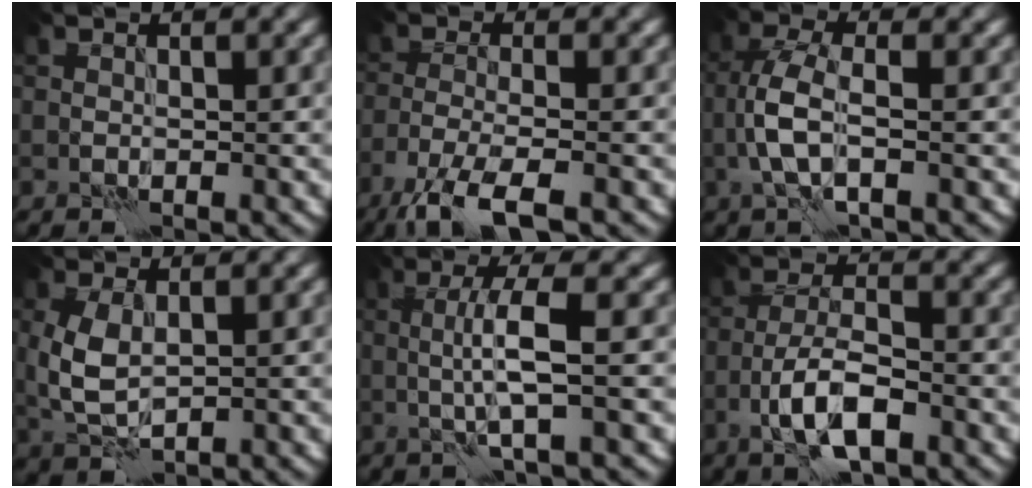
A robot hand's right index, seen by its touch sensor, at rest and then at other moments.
{"total": 6.4, "force": [-4.5, 1.5, 4.3], "torque": [-0.082, -0.008, -0.094]}
{"total": 3.8, "force": [-0.9, 1.3, 3.5], "torque": [-0.081, 0.007, -0.022]}
{"total": 4.2, "force": [0.5, 2.4, 3.4], "torque": [-0.086, 0.002, 0.016]}
{"total": 4.3, "force": [-0.1, 0.4, 4.2], "torque": [-0.082, 0.003, -0.004]}
{"total": 5.4, "force": [-2.6, 1.8, 4.4], "torque": [-0.080, 0.005, -0.051]}